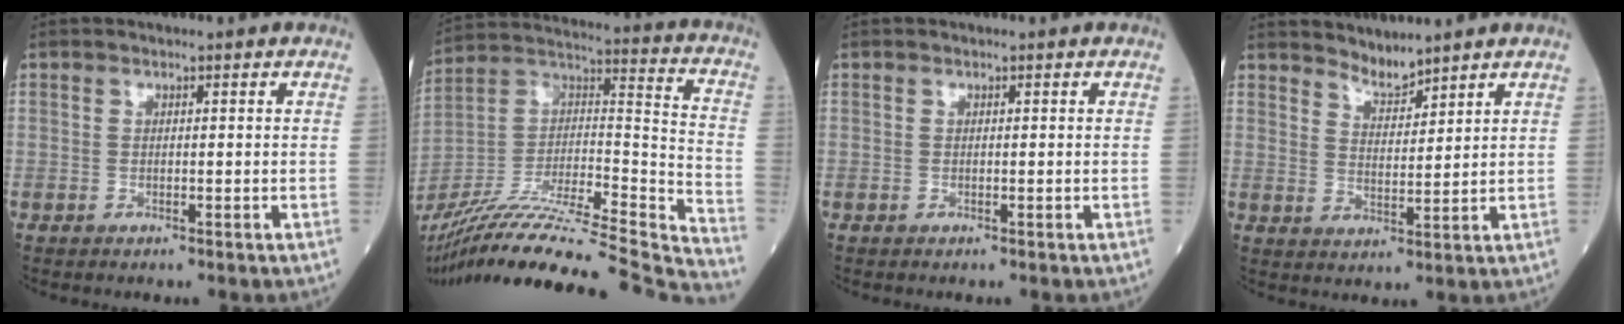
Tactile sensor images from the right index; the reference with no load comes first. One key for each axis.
{"total": 35.2, "fx": -31.1, "fy": 1.1, "fz": 16.5, "tx": -0.229, "ty": -0.036, "tz": -0.477}
{"total": 0.0}
{"total": 3.6, "fx": 3.6, "fy": 0.1, "fz": 0.2, "tx": -0.008, "ty": 0.000, "tz": 0.074}